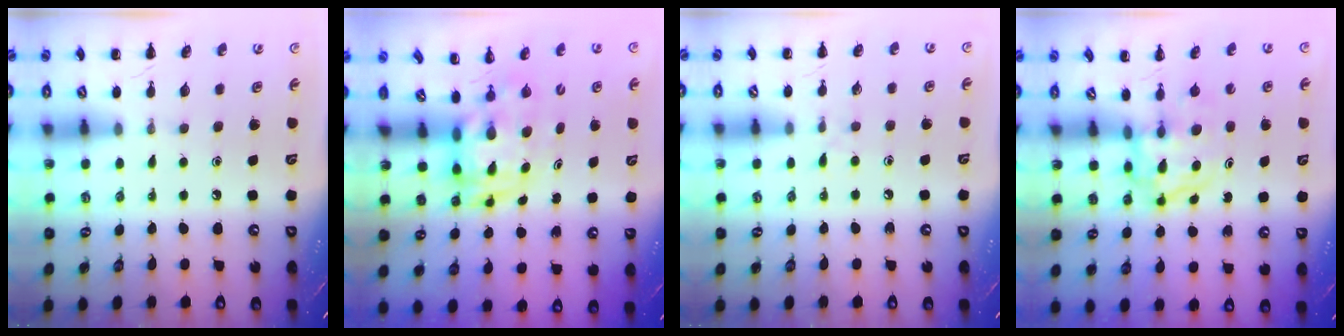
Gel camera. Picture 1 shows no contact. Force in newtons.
{"total": 3.1, "press": 3.0, "slide": 0.6}
{"total": 3.4, "press": 3.0, "slide": 1.6}
{"total": 3.9, "press": 3.9, "slide": 0.5}